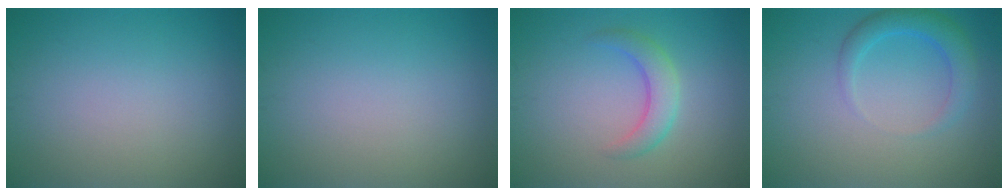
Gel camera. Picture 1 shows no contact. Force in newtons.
{"total": 0.0}
{"total": 2.7, "press": 2.7, "slide": 0.2}
{"total": 2.9, "press": 2.9, "slide": 0.2}